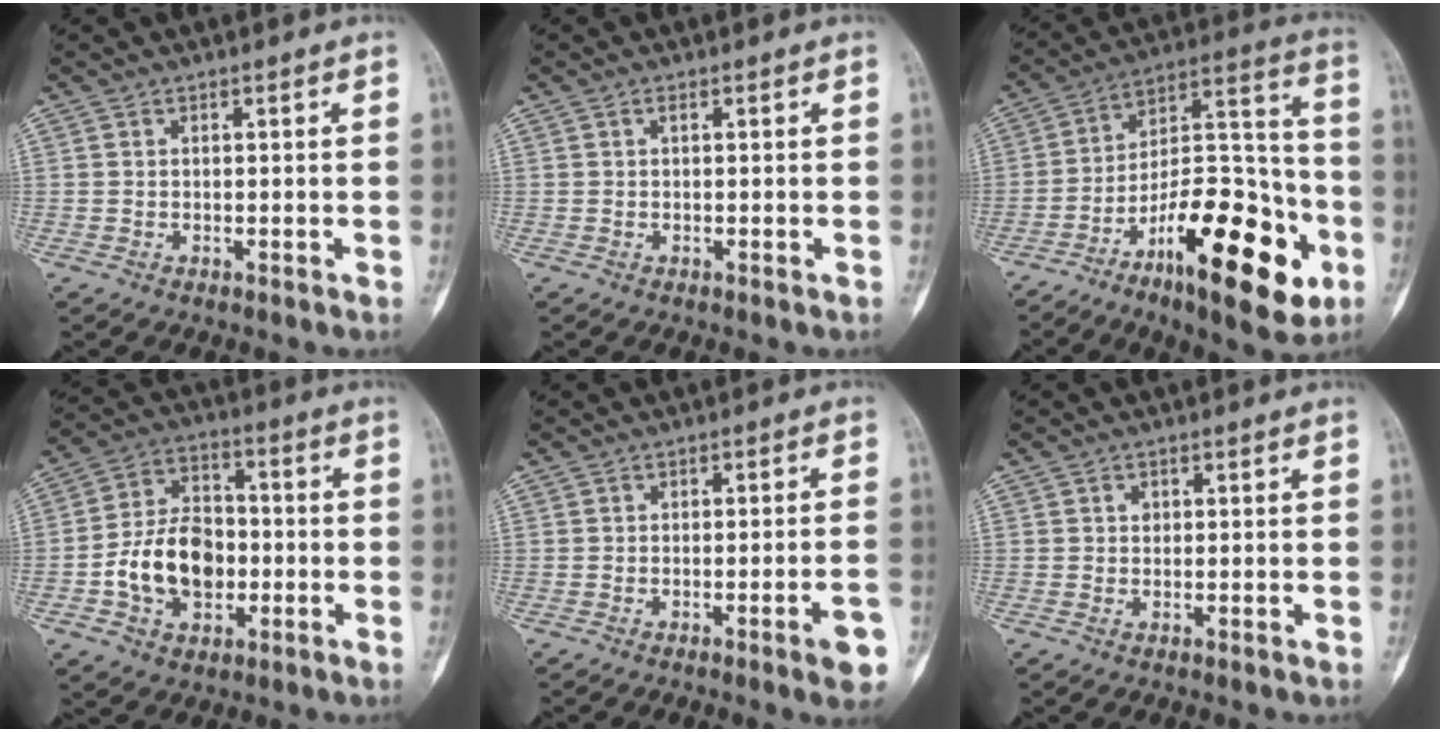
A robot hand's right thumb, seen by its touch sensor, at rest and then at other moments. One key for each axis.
{"total": 0.5, "fx": 0.1, "fy": 0.3, "fz": 0.4, "tx": -0.010, "ty": 0.001, "tz": 0.001}
{"total": 26.0, "fx": -11.8, "fy": 9.8, "fz": 21.0, "tx": -0.303, "ty": 0.074, "tz": -0.181}
{"total": 14.0, "fx": -2.8, "fy": 9.8, "fz": 9.6, "tx": -0.148, "ty": 0.031, "tz": -0.049}
{"total": 5.4, "fx": -2.6, "fy": 0.6, "fz": 4.7, "tx": -0.059, "ty": 0.015, "tz": -0.032}
{"total": 1.1, "fx": 0.2, "fy": 1.1, "fz": 0.3, "tx": -0.001, "ty": 0.002, "tz": 0.004}